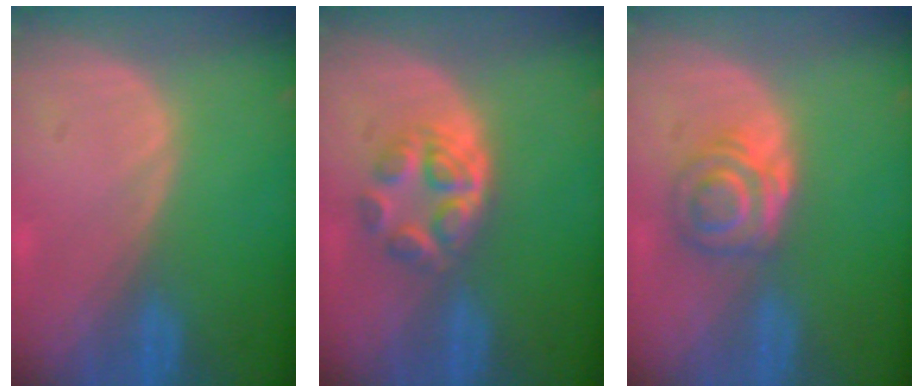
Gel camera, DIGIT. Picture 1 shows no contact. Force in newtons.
{"total": 5.9, "press": 5.1, "slide": 2.9}
{"total": 5.2, "press": 4.9, "slide": 1.8}